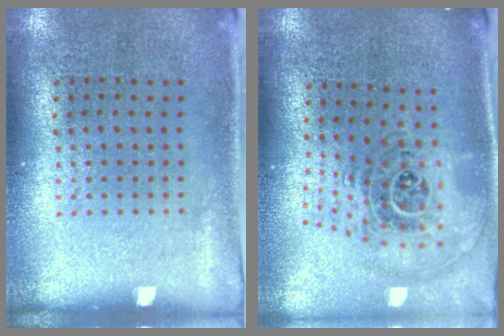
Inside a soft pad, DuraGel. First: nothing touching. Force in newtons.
{"total": 1.7, "press": 1.4, "slide": 1.0}